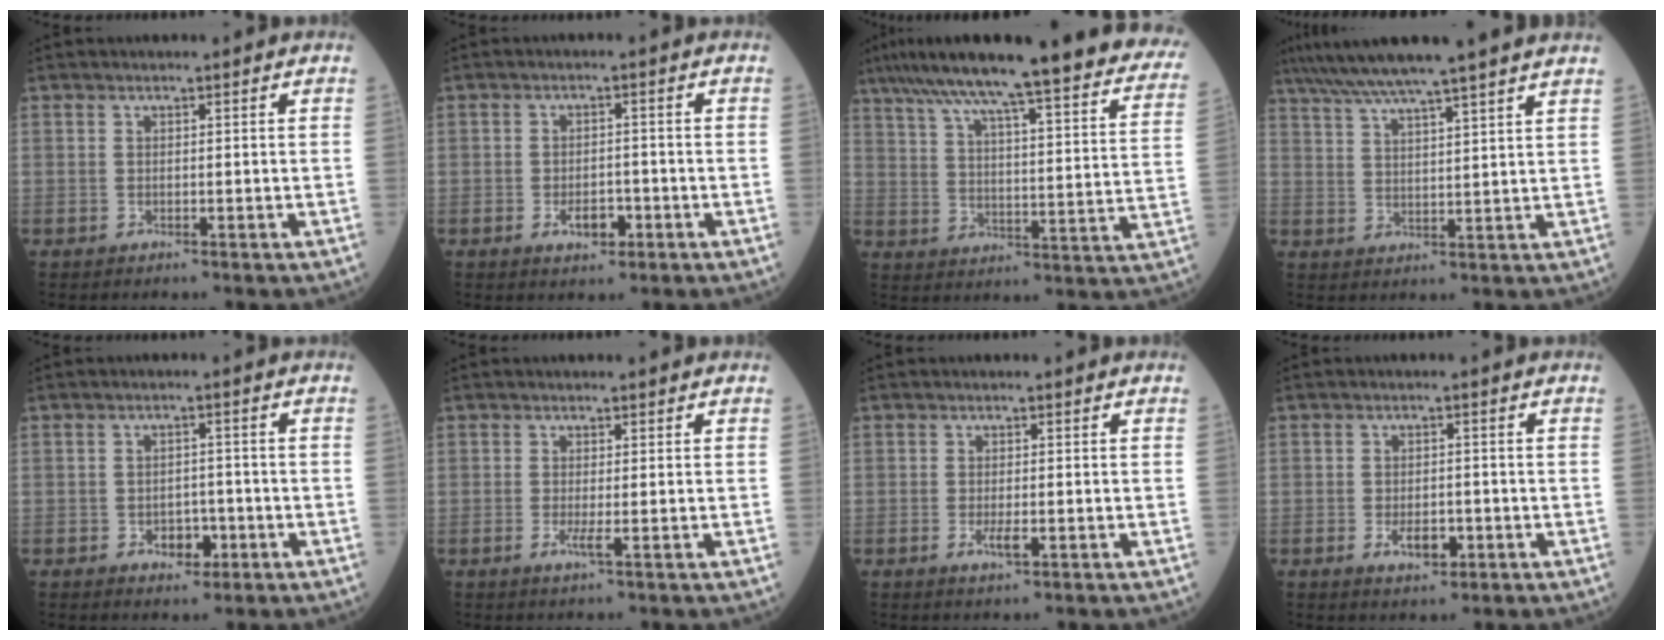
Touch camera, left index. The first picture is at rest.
{"total": 3.3, "force": [-1.5, 1.8, 2.4], "torque": [-0.042, 0.003, -0.020]}
{"total": 32.3, "force": [26.9, 3.2, 17.5], "torque": [-0.232, -0.033, 0.342]}
{"total": 13.8, "force": [11.8, -1.3, 7.2], "torque": [-0.126, 0.021, 0.169]}
{"total": 3.2, "force": [-1.3, 2.2, 2.0], "torque": [-0.024, 0.005, -0.014]}
{"total": 1.4, "force": [-0.2, -0.1, 1.4], "torque": [-0.031, -0.003, -0.004]}
{"total": 1.8, "force": [-0.5, 0.4, 1.7], "torque": [-0.035, -0.005, -0.007]}
{"total": 3.3, "force": [-1.3, 1.7, 2.6], "torque": [-0.049, 0.000, -0.016]}